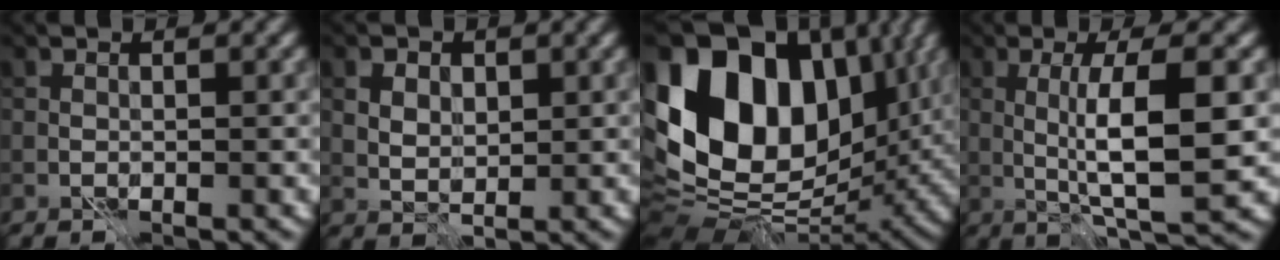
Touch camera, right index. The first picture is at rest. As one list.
[{"total": 2.7, "force": [1.2, 1.9, 1.6], "torque": [-0.033, 0.003, 0.018]}, {"total": 17.5, "force": [3.7, 12.3, 11.8], "torque": [-0.226, 0.035, 0.057]}, {"total": 6.5, "force": [0.2, 1.0, 6.4], "torque": [-0.113, 0.000, 0.007]}]